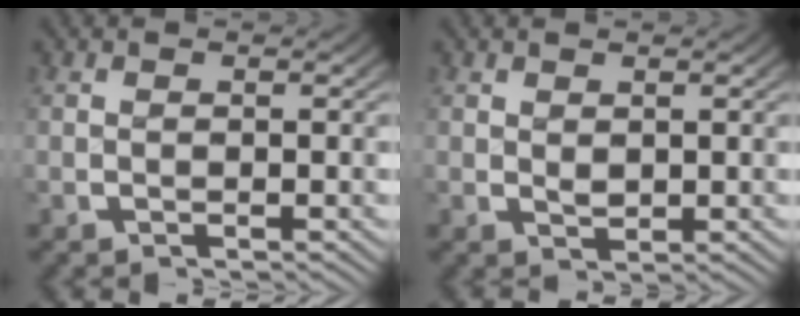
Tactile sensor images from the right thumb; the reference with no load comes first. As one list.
[{"total": 0.8, "force": [0.5, 0.6, 0.3], "torque": [-0.001, -0.005, 0.016]}]